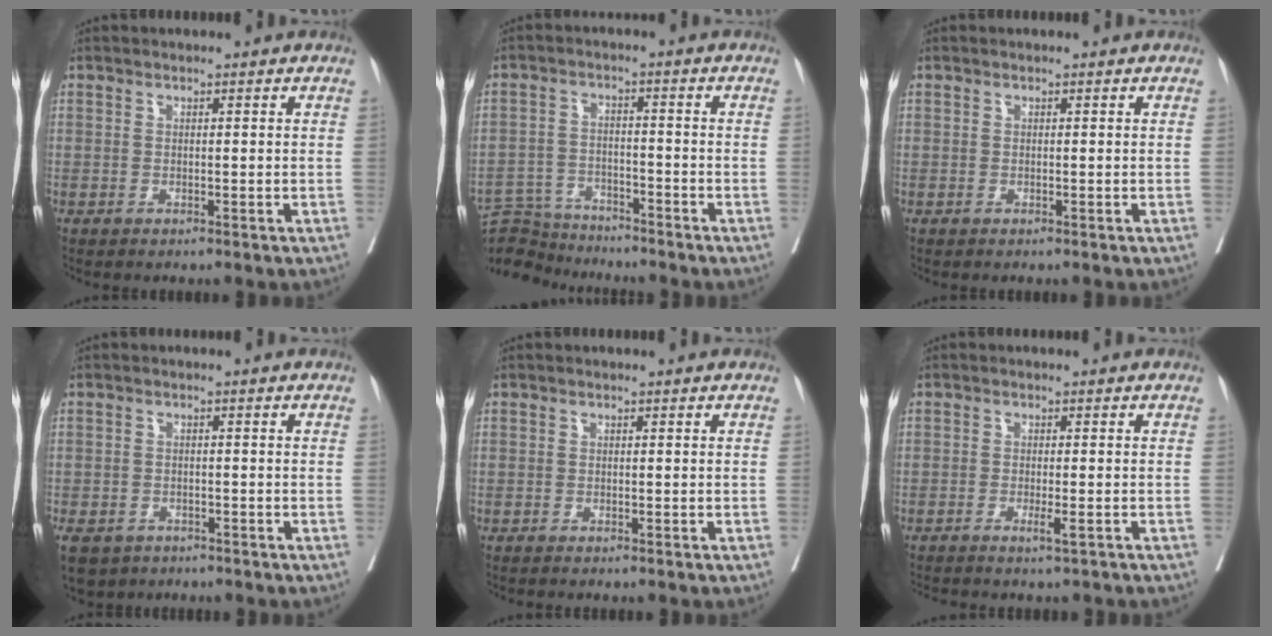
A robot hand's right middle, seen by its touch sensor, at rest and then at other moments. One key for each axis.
{"total": 7.8, "fx": -7.7, "fy": 1.1, "fz": -0.3, "tx": 0.002, "ty": 0.008, "tz": -0.137}
{"total": 0.0}
{"total": 8.0, "fx": -5.1, "fy": 5.5, "fz": 2.6, "tx": -0.066, "ty": -0.008, "tz": -0.075}
{"total": 0.9, "fx": -0.8, "fy": -0.1, "fz": 0.4, "tx": -0.003, "ty": 0.000, "tz": -0.011}
{"total": 2.1, "fx": -1.6, "fy": 0.1, "fz": 1.4, "tx": -0.023, "ty": -0.002, "tz": -0.023}